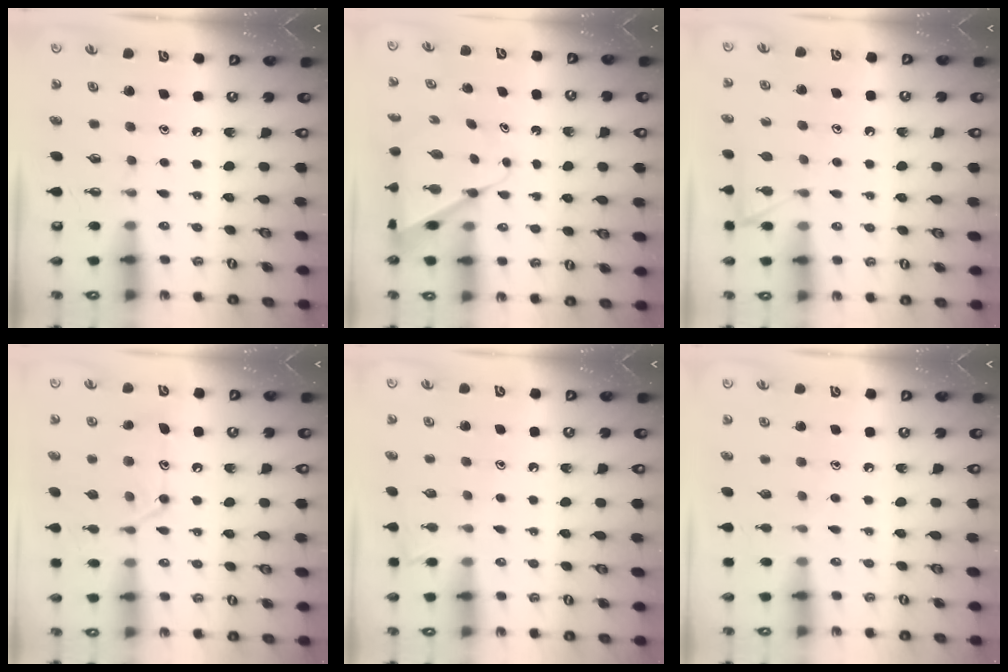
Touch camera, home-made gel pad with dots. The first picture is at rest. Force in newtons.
{"total": 7.2, "press": 7.2, "slide": 0.5}
{"total": 7.9, "press": 7.8, "slide": 0.7}
{"total": 13.6, "press": 13.6, "slide": 1.2}
{"total": 3.2, "press": 3.2, "slide": 0.4}
{"total": 5.6, "press": 5.6, "slide": 0.7}